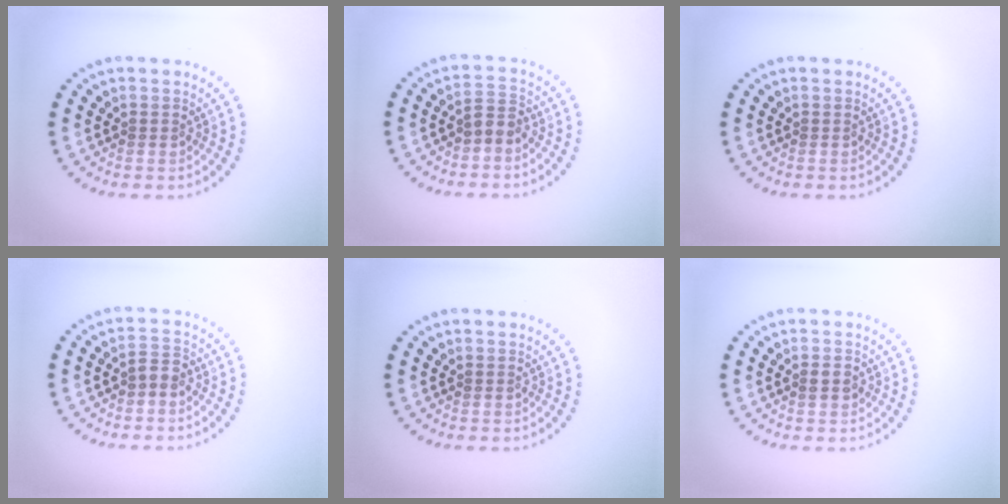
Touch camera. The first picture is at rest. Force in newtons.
{"total": 1.7, "press": 1.4, "slide": 0.9}
{"total": 0.0}
{"total": 1.2, "press": 1.2, "slide": 0.5}
{"total": 0.0}
{"total": 1.2, "press": 1.2, "slide": 0.1}